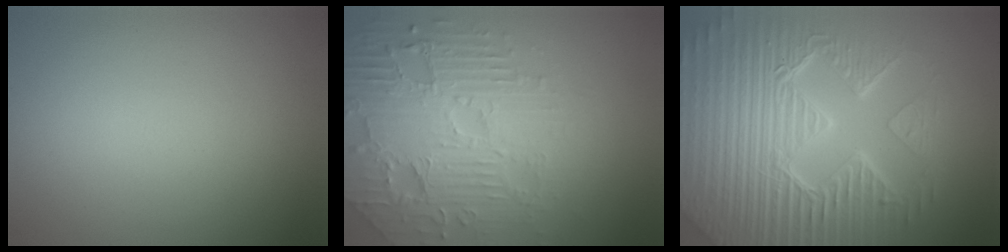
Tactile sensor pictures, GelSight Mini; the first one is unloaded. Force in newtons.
{"total": 6.9, "press": 5.3, "slide": 4.4}
{"total": 9.8, "press": 6.9, "slide": 7.0}